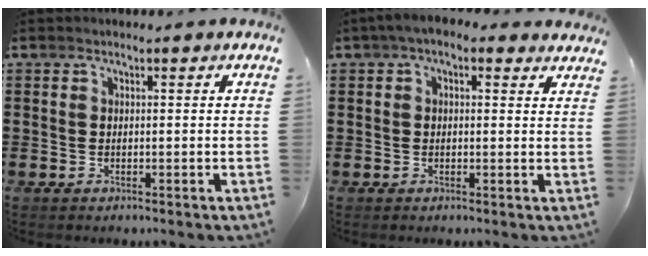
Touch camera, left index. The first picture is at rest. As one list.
[{"total": 2.1, "force": [0.8, 1.3, 1.4], "torque": [-0.031, 0.004, 0.012]}]